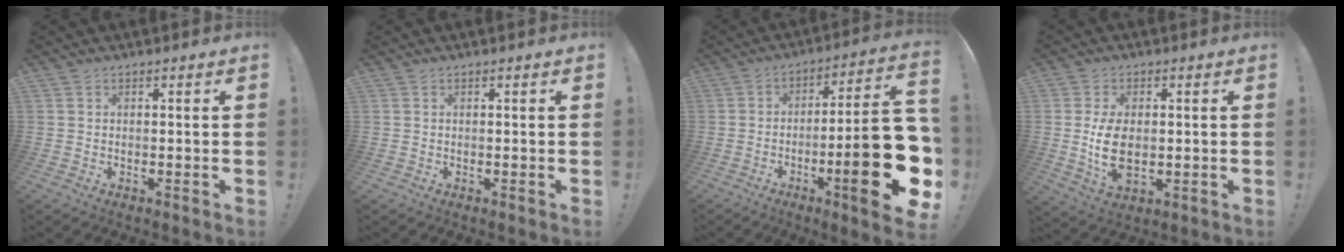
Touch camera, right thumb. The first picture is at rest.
{"total": 0.0}
{"total": 24.8, "force": [-6.9, 5.8, 23.1], "torque": [-0.334, 0.030, -0.099]}
{"total": 9.8, "force": [-0.3, 5.7, 8.0], "torque": [-0.145, -0.015, -0.007]}